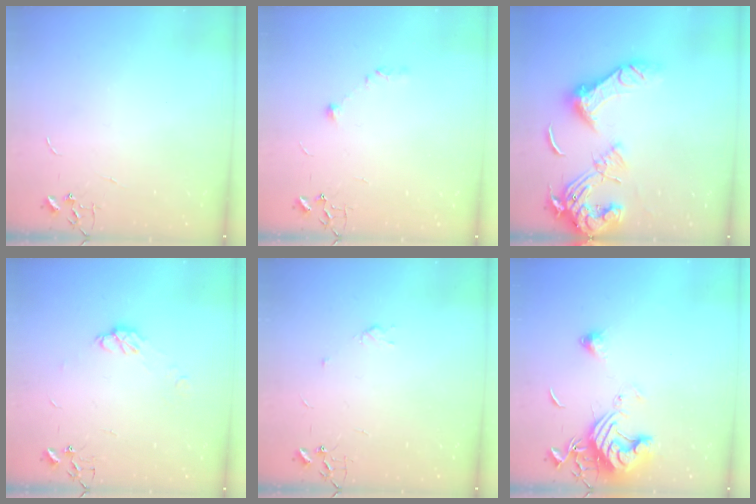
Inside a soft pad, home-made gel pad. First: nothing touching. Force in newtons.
{"total": 6.6, "press": 6.6, "slide": 0.8}
{"total": 19.6, "press": 19.6, "slide": 1.8}
{"total": 6.3, "press": 6.3, "slide": 0.5}
{"total": 3.1, "press": 3.0, "slide": 0.5}
{"total": 14.0, "press": 13.9, "slide": 1.7}